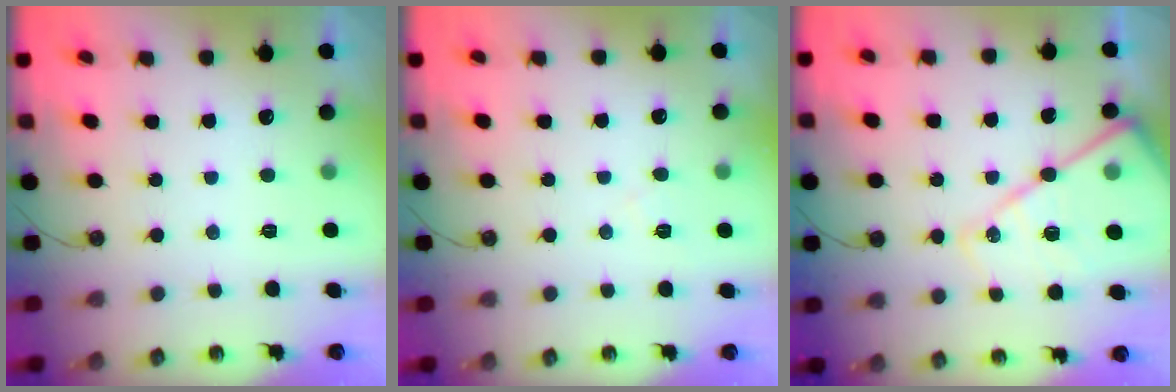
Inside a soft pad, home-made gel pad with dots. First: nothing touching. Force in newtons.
{"total": 4.4, "press": 4.4, "slide": 0.6}
{"total": 18.3, "press": 18.2, "slide": 1.8}